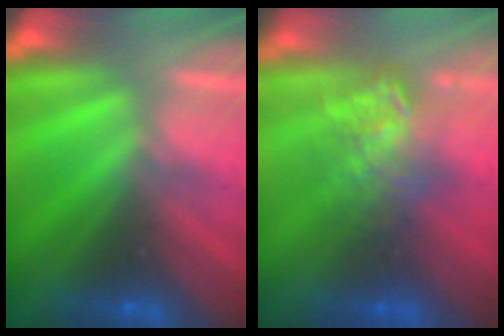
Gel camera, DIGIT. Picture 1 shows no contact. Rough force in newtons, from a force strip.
{"total": 7.6}